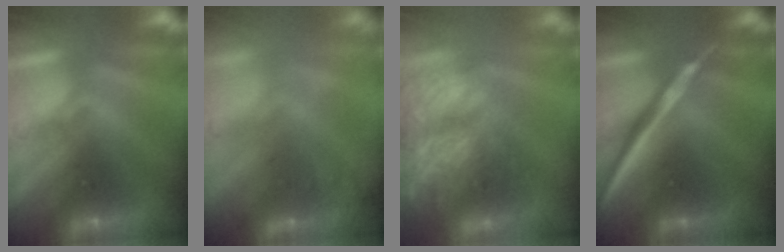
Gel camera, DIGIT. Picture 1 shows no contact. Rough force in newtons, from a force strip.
{"total": 9.6}
{"total": 11.3}
{"total": 2.2}